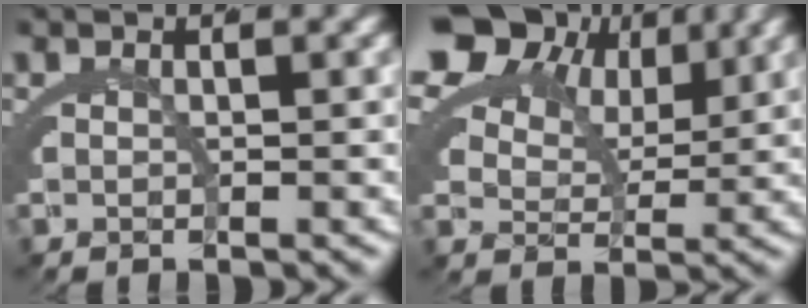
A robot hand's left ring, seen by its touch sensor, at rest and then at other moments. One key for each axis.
{"total": 9.2, "fx": 4.3, "fy": 6.4, "fz": 5.1, "tx": -0.102, "ty": 0.007, "tz": 0.065}